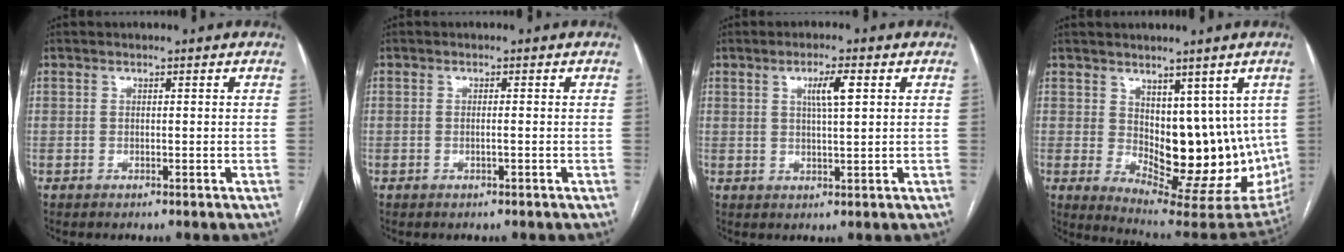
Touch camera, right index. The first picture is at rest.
{"total": 0.6, "force": [-0.2, -0.1, 0.6], "torque": [-0.012, 0.001, -0.004]}
{"total": 4.1, "force": [1.5, 0.4, 3.8], "torque": [-0.067, 0.002, 0.024]}
{"total": 14.8, "force": [1.4, 7.3, 12.8], "torque": [-0.170, -0.017, 0.043]}